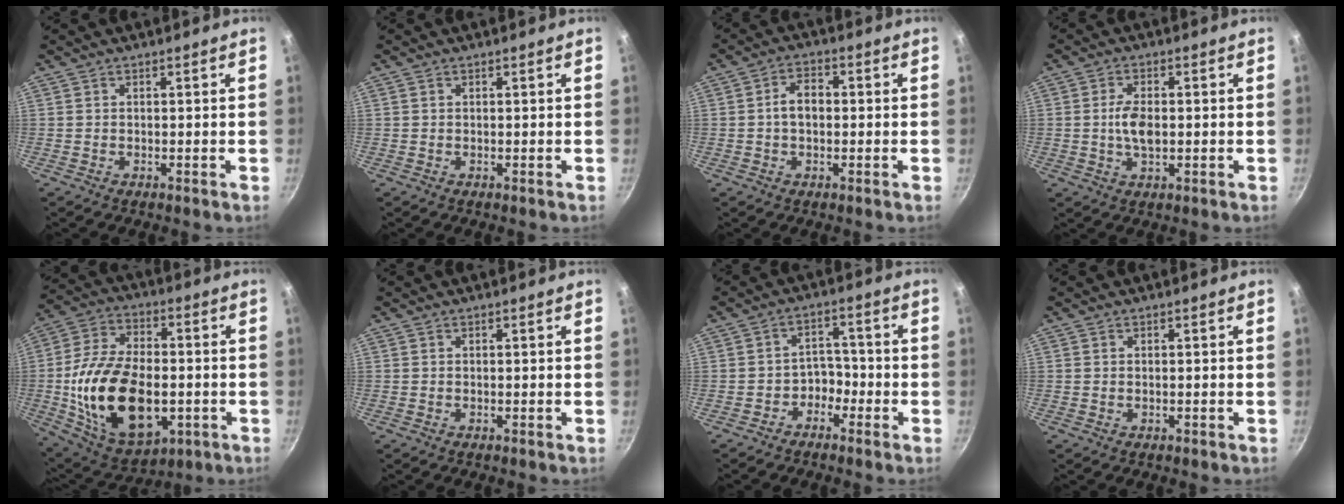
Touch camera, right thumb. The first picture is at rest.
{"total": 0.0}
{"total": 4.8, "force": [-0.1, 3.3, 3.6], "torque": [-0.046, 0.017, -0.006]}
{"total": 5.2, "force": [-0.2, 2.7, 4.4], "torque": [-0.080, 0.004, -0.006]}
{"total": 24.0, "force": [-3.9, 14.2, 19.0], "torque": [-0.338, 0.018, -0.052]}
{"total": 0.0}
{"total": 4.1, "force": [-2.6, 2.9, 1.4], "torque": [0.013, 0.037, -0.043]}
{"total": 0.0}